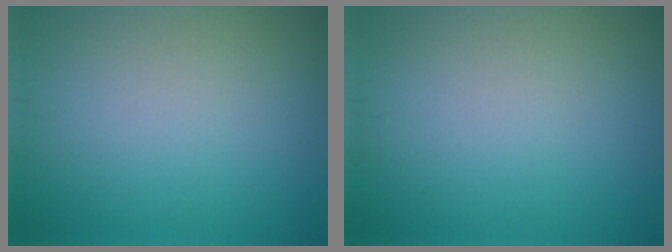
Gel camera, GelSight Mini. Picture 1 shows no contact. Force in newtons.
{"total": 0.0}